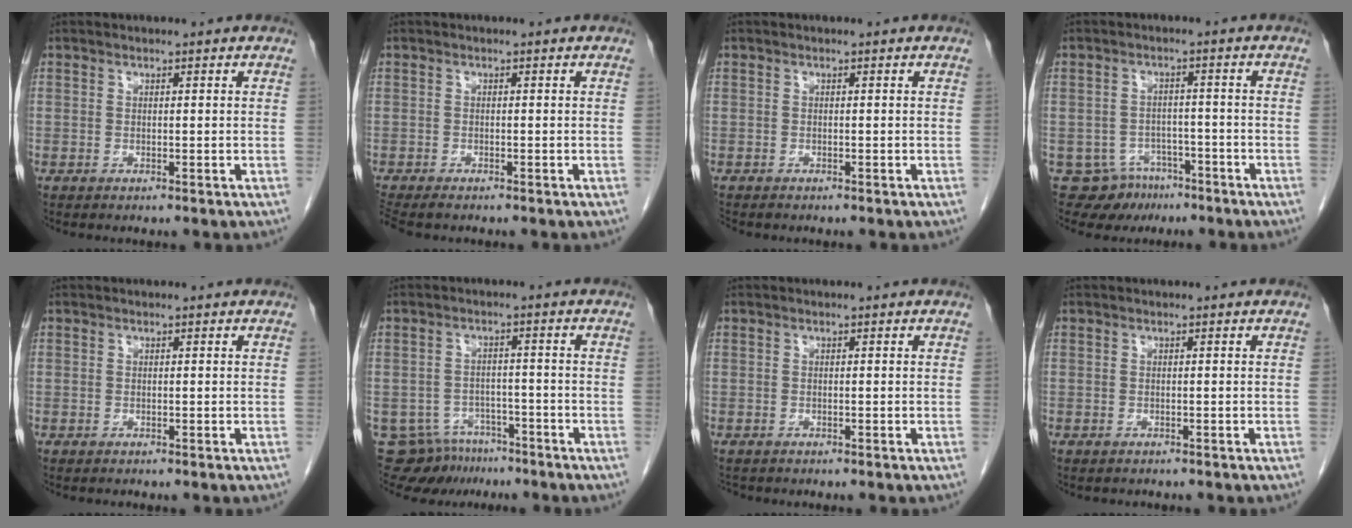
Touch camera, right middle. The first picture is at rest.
{"total": 3.6, "force": [-3.1, 0.9, 1.7], "torque": [-0.026, -0.010, -0.050]}
{"total": 1.3, "force": [-1.2, 0.5, 0.4], "torque": [-0.008, -0.002, -0.018]}
{"total": 6.4, "force": [-4.3, 4.7, 0.3], "torque": [0.002, 0.011, -0.059]}
{"total": 0.0}
{"total": 9.6, "force": [-7.9, 5.4, 1.0], "torque": [-0.023, 0.009, -0.110]}
{"total": 0.9, "force": [-0.8, 0.3, 0.1], "torque": [-0.011, -0.004, -0.012]}
{"total": 0.9, "force": [-0.8, 0.4, 0.0], "torque": [-0.011, -0.002, -0.012]}